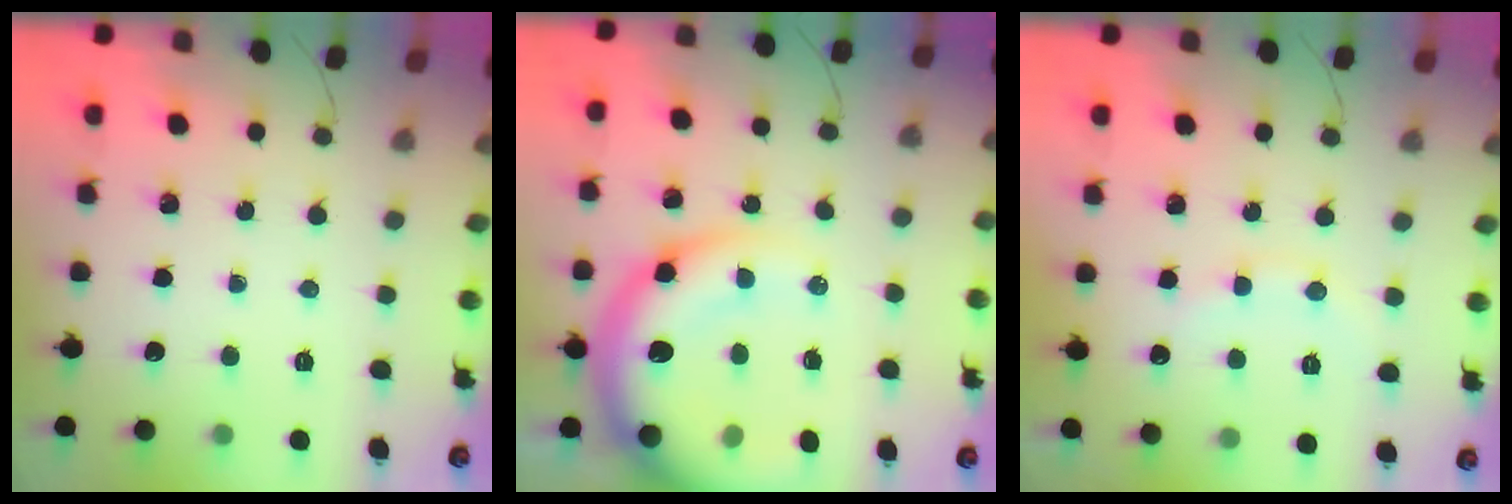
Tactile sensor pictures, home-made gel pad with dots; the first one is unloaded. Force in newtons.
{"total": 20.2, "press": 19.6, "slide": 4.9}
{"total": 9.2, "press": 9.1, "slide": 1.1}